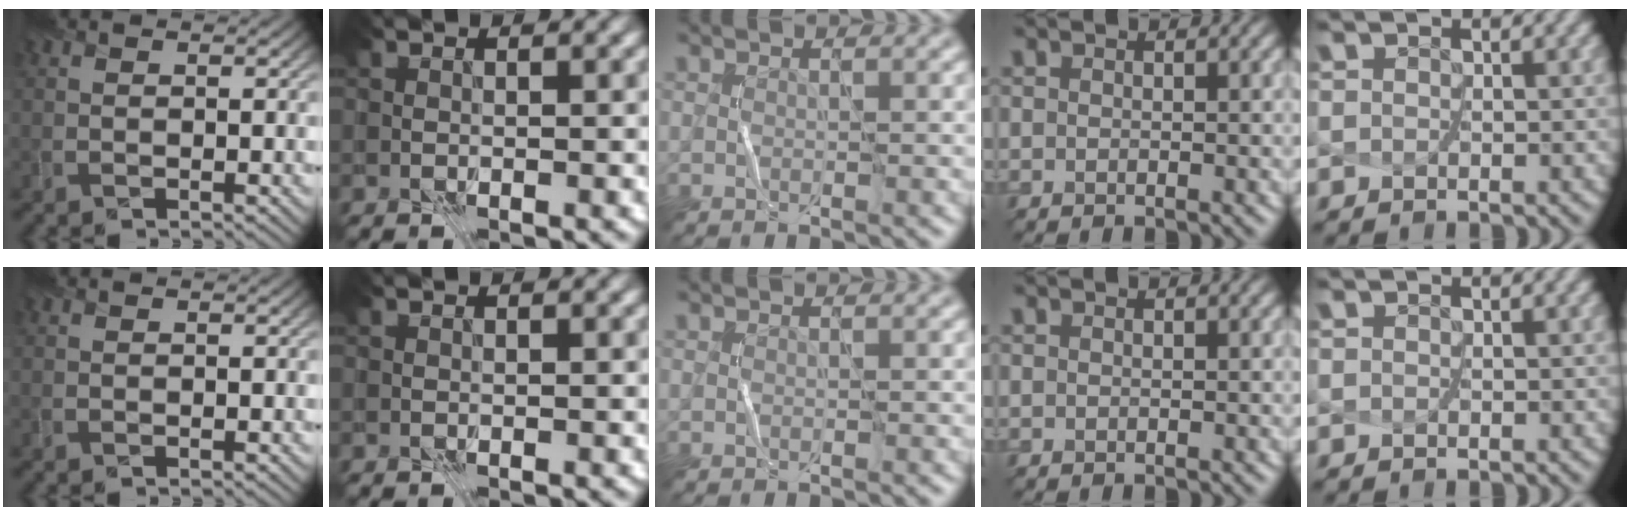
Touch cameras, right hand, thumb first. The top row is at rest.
{}